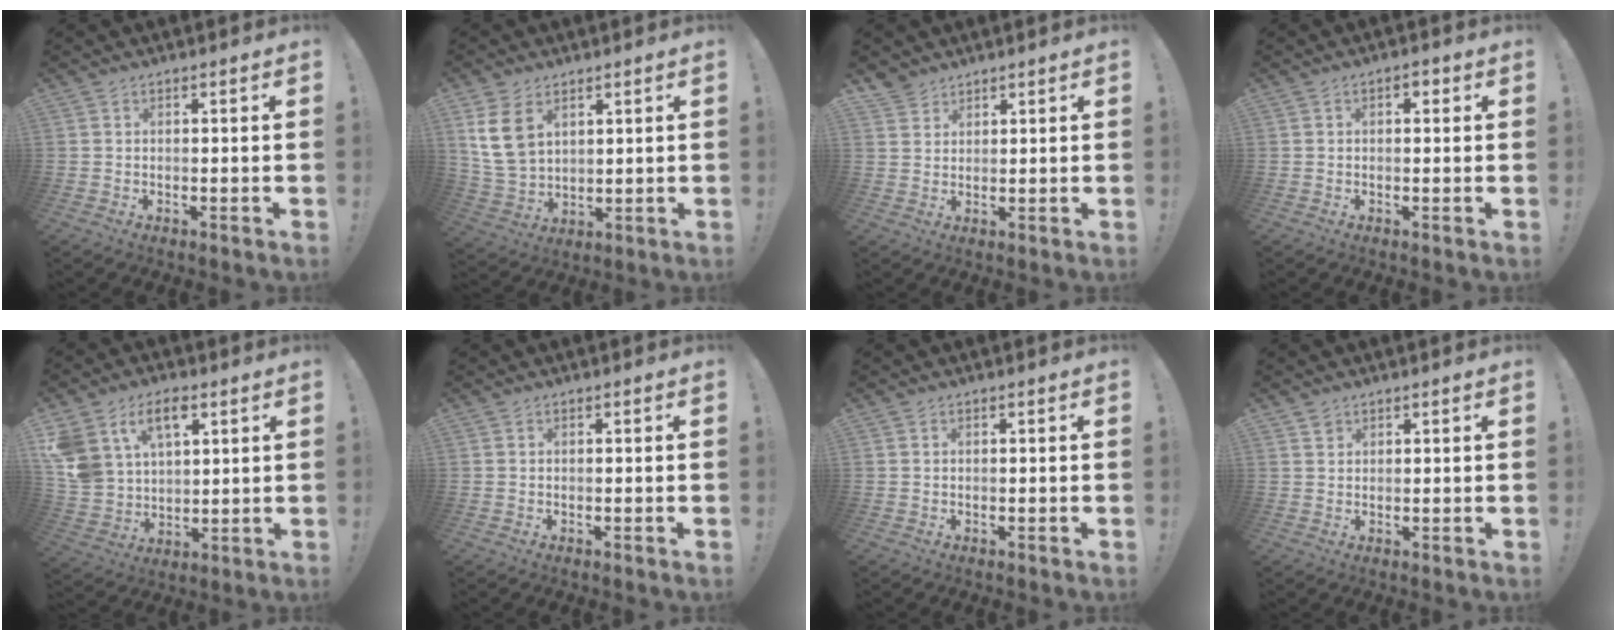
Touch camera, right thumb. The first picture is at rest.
{"total": 9.3, "force": [4.5, 6.0, 5.5], "torque": [-0.104, -0.019, 0.090]}
{"total": 3.7, "force": [3.1, 2.1, 0.4], "torque": [-0.004, -0.019, 0.058]}
{"total": 1.9, "force": [0.1, 1.3, 1.4], "torque": [-0.016, 0.003, -0.002]}
{"total": 12.9, "force": [6.6, 8.6, 7.1], "torque": [-0.147, -0.032, 0.127]}
{"total": 0.0}
{"total": 0.0}
{"total": 1.5, "force": [1.1, 1.0, 0.2], "torque": [0.006, -0.009, 0.019]}